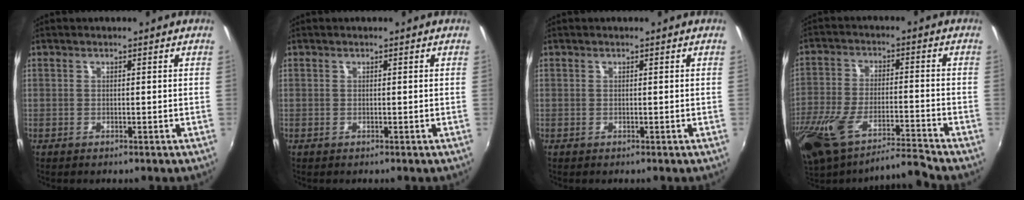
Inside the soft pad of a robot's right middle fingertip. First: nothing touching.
{"total": 0.0}
{"total": 0.0}
{"total": 14.4, "force": [-11.9, 2.0, 7.9], "torque": [-0.181, -0.032, -0.226]}